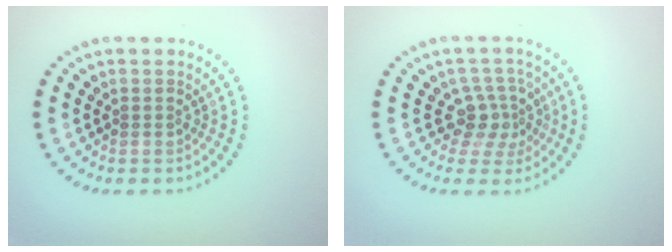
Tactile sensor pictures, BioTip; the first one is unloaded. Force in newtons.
{"total": 2.9, "press": 2.2, "slide": 1.9}